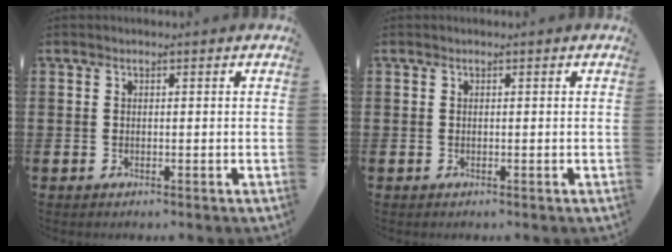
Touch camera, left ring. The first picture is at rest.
{"total": 0.0}